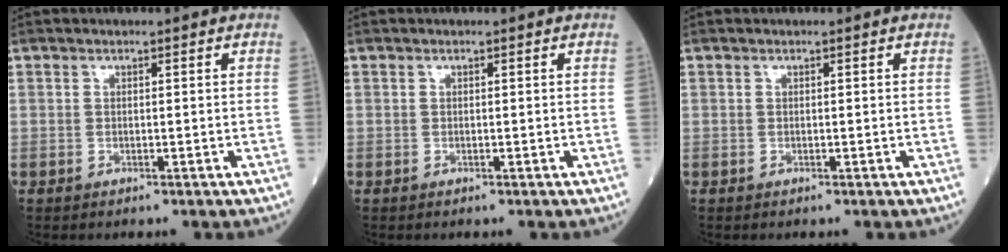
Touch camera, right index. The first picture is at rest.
{"total": 0.0}
{"total": 0.0}